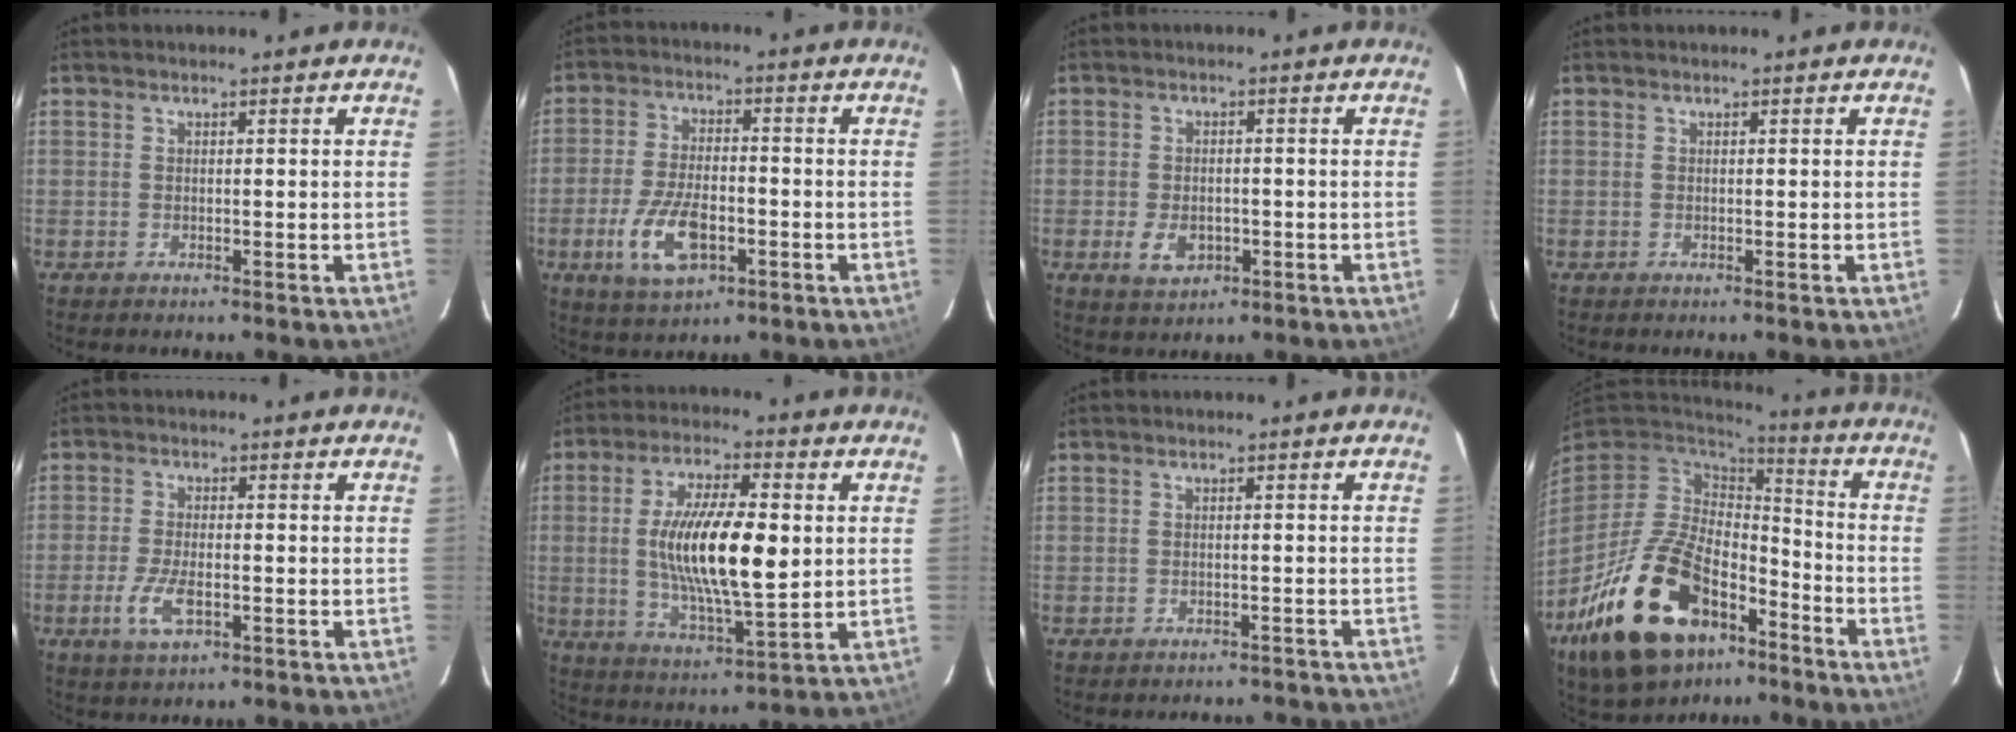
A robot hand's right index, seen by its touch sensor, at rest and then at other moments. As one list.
[{"total": 11.3, "force": [-4.1, 5.3, 9.0], "torque": [-0.193, -0.010, -0.069]}, {"total": 5.2, "force": [-1.7, 3.4, 3.6], "torque": [-0.076, -0.007, -0.021]}, {"total": 0.0}, {"total": 6.4, "force": [-2.4, 2.3, 5.4], "torque": [-0.122, -0.009, -0.045]}, {"total": 16.3, "force": [1.1, 4.9, 15.5], "torque": [-0.286, -0.002, 0.023]}, {"total": 7.1, "force": [-6.6, 2.2, 1.4], "torque": [-0.019, 0.012, -0.070]}, {"total": 25.7, "force": [-14.0, 14.2, 16.2], "torque": [-0.332, -0.012, -0.224]}]